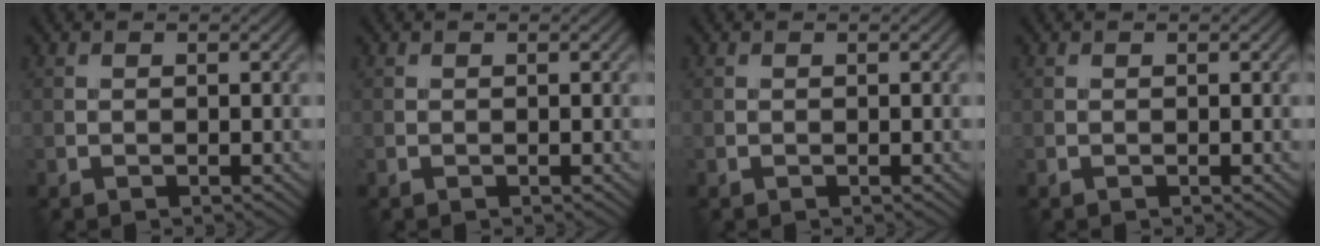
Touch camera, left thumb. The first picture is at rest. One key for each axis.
{"total": 0.0}
{"total": 0.0}
{"total": 0.0}